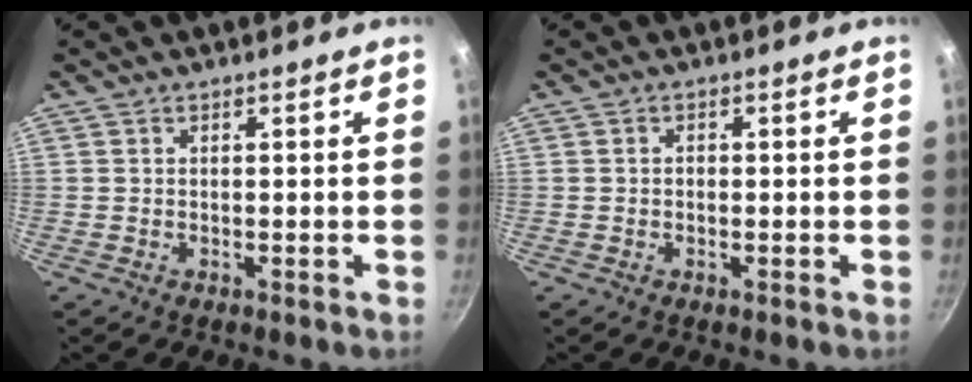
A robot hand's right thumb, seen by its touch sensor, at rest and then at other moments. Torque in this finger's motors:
{"motor_torque": [-0.35, 0.08, -0.20, 0.00, 0.02]}